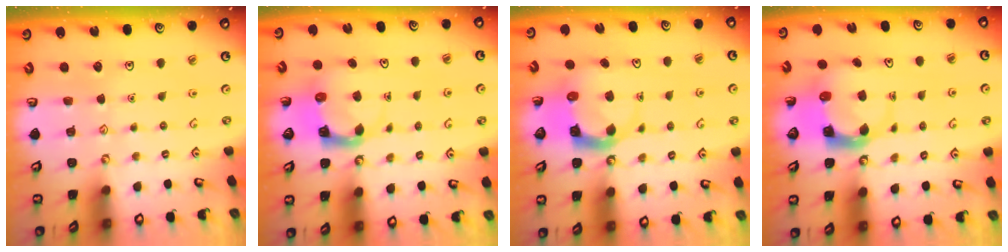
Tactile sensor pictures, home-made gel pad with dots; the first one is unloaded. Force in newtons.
{"total": 3.9, "press": 3.9, "slide": 0.3}
{"total": 4.5, "press": 4.5, "slide": 0.3}
{"total": 4.0, "press": 3.9, "slide": 0.6}